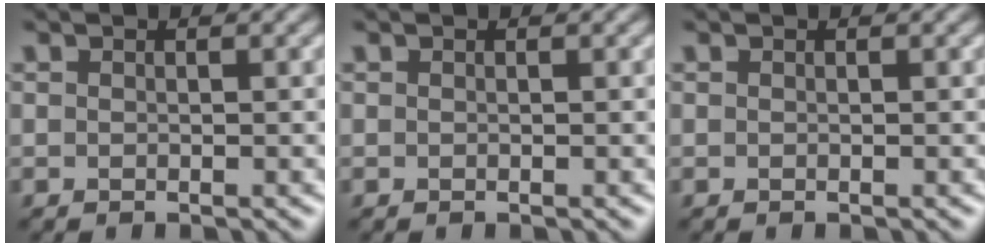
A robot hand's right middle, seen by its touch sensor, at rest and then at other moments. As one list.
[{"total": 0.0}, {"total": 0.0}]